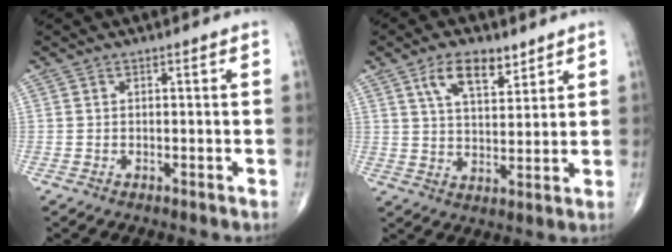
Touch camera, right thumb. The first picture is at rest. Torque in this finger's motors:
{"motor_torque": [-0.27, 0.32, 0.42, 0.38, 0.01]}